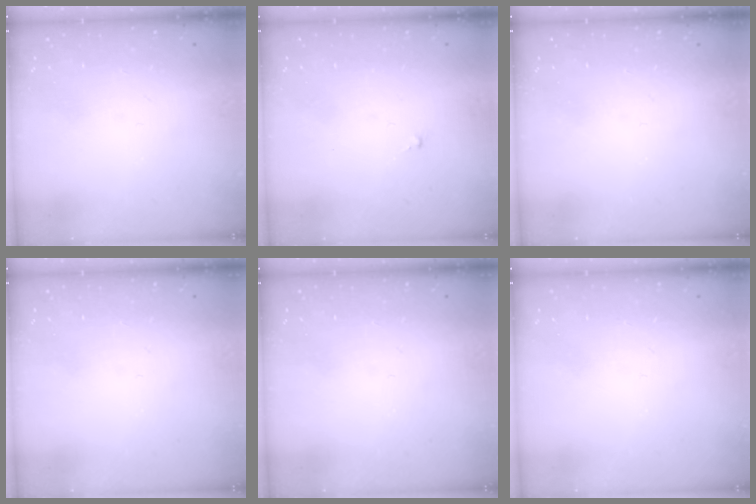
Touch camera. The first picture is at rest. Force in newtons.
{"total": 0.0}
{"total": 0.0}
{"total": 0.0}
{"total": 0.0}
{"total": 0.0}